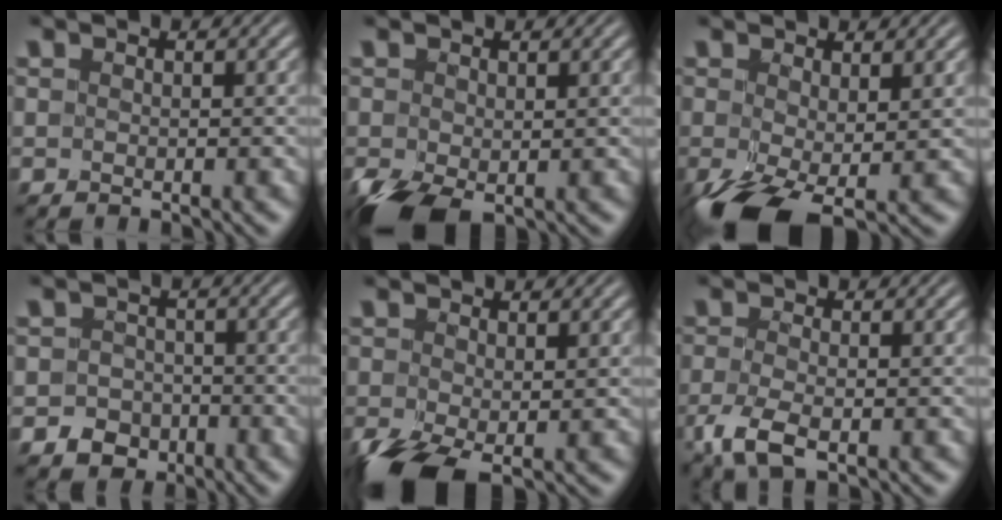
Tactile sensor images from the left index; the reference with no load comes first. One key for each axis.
{"total": 4.0, "fx": -1.5, "fy": 2.5, "fz": 2.7, "tx": -0.071, "ty": -0.014, "tz": -0.028}
{"total": 6.1, "fx": -2.2, "fy": 3.0, "fz": 4.8, "tx": -0.115, "ty": -0.021, "tz": -0.036}
{"total": 2.7, "fx": -1.6, "fy": 2.1, "fz": 0.4, "tx": 0.001, "ty": 0.001, "tz": -0.028}
{"total": 5.2, "fx": -2.0, "fy": 2.8, "fz": 3.8, "tx": -0.094, "ty": -0.017, "tz": -0.034}
{"total": 3.4, "fx": -1.8, "fy": 1.1, "fz": 2.6, "tx": -0.068, "ty": -0.006, "tz": -0.039}